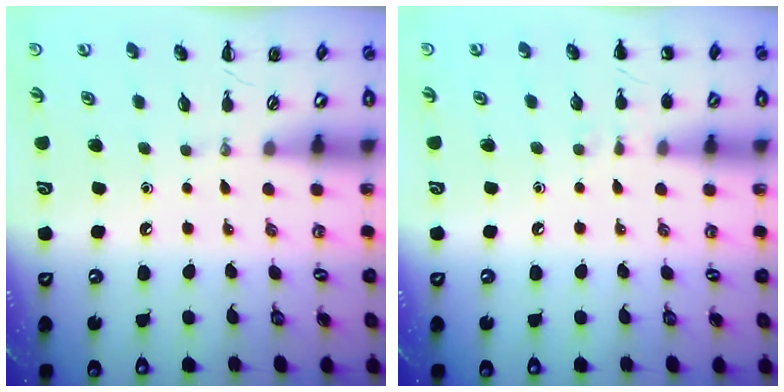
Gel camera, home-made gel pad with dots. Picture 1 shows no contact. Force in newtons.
{"total": 4.3, "press": 4.1, "slide": 1.3}